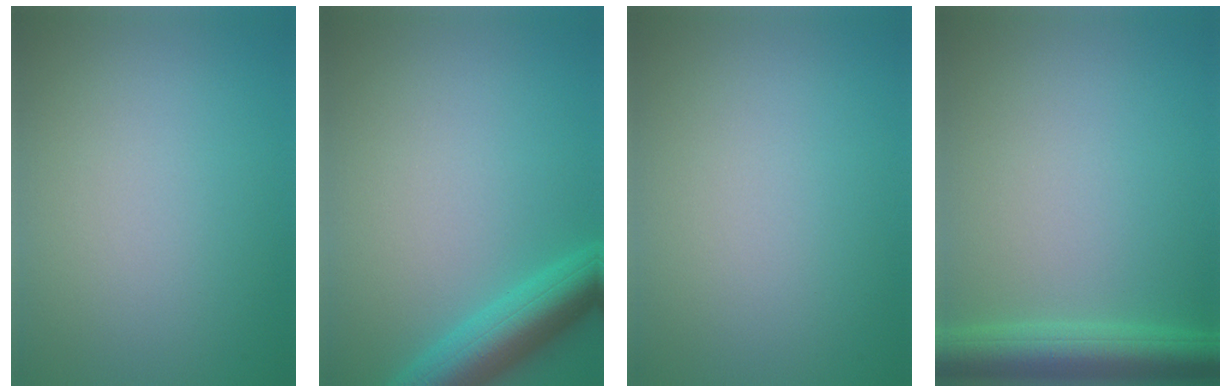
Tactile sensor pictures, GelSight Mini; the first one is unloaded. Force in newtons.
{"total": 5.5, "press": 5.5, "slide": 0.3}
{"total": 0.0}
{"total": 4.9, "press": 4.9, "slide": 0.3}